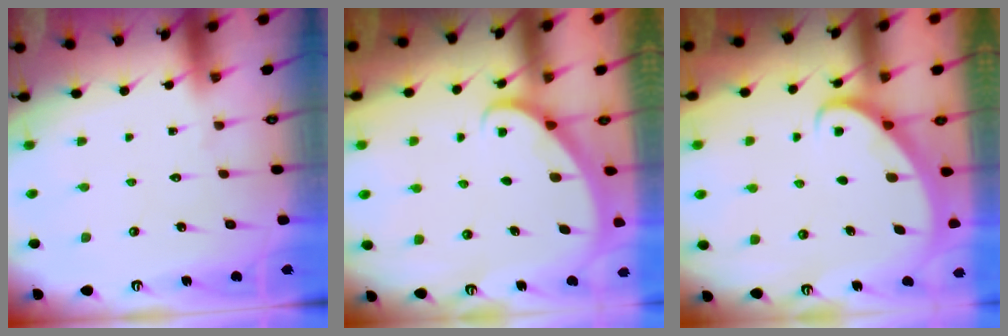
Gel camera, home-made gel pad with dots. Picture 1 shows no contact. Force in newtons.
{"total": 2.0, "press": 2.0, "slide": 0.1}
{"total": 3.0, "press": 3.0, "slide": 0.2}